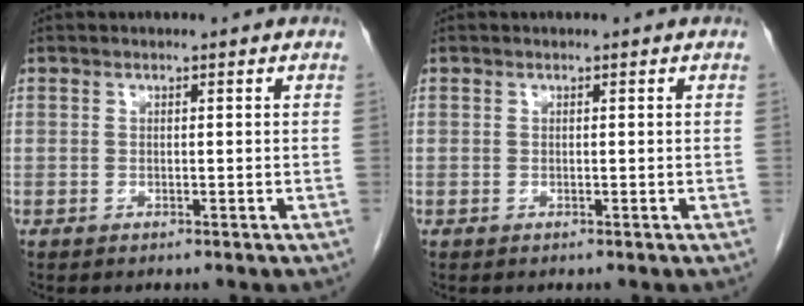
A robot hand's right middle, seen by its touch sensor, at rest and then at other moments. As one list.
[{"total": 0.0}]